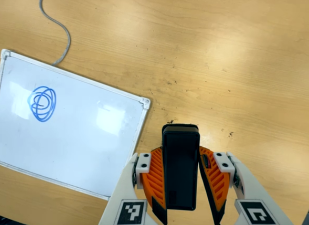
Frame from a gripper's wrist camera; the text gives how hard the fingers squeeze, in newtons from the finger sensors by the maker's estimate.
{"total": 6.9, "left": 5.2, "right": 8.5}